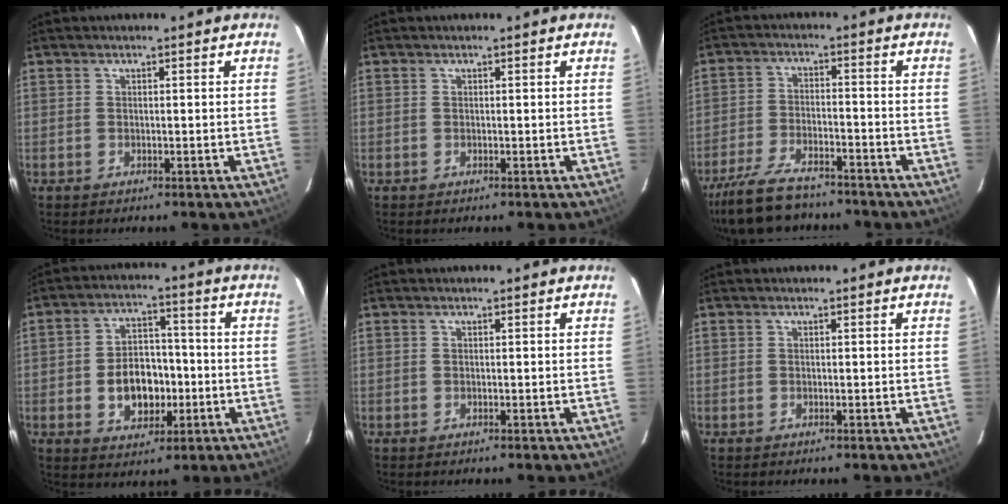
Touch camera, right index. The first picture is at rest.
{"total": 0.0}
{"total": 15.3, "force": [-12.6, 5.2, 7.0], "torque": [-0.163, -0.016, -0.214]}
{"total": 10.3, "force": [-2.3, 7.2, 7.0], "torque": [-0.137, 0.021, -0.024]}
{"total": 0.0}
{"total": 0.0}